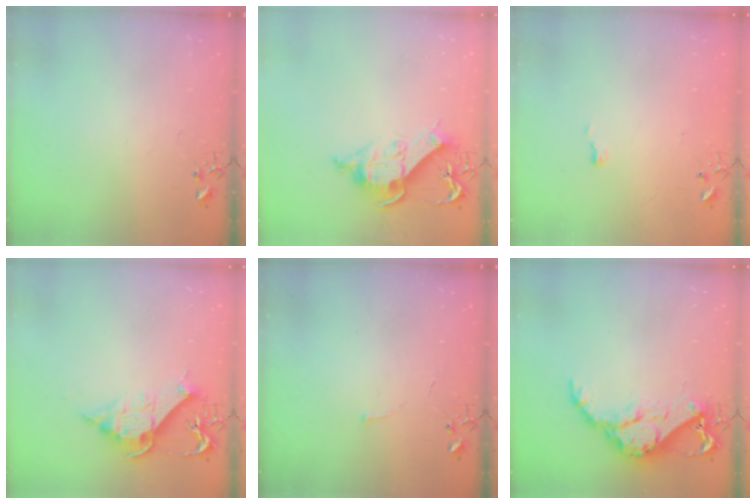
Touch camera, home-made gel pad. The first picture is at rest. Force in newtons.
{"total": 12.2, "press": 12.1, "slide": 1.5}
{"total": 3.9, "press": 3.8, "slide": 0.5}
{"total": 11.5, "press": 11.4, "slide": 1.8}
{"total": 2.9, "press": 2.9, "slide": 0.4}
{"total": 14.3, "press": 14.3, "slide": 1.1}